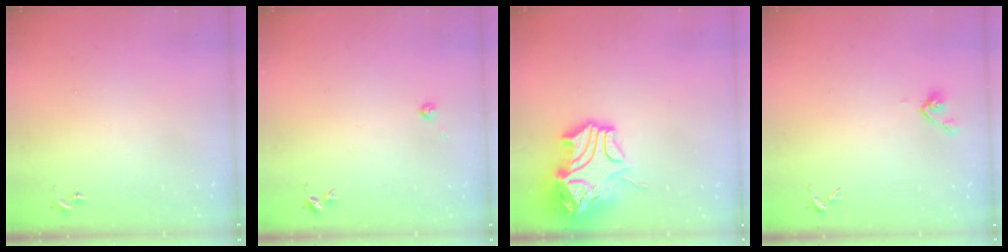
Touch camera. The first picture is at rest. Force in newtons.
{"total": 3.0, "press": 3.0, "slide": 0.3}
{"total": 17.6, "press": 17.4, "slide": 2.5}
{"total": 4.2, "press": 4.1, "slide": 1.1}